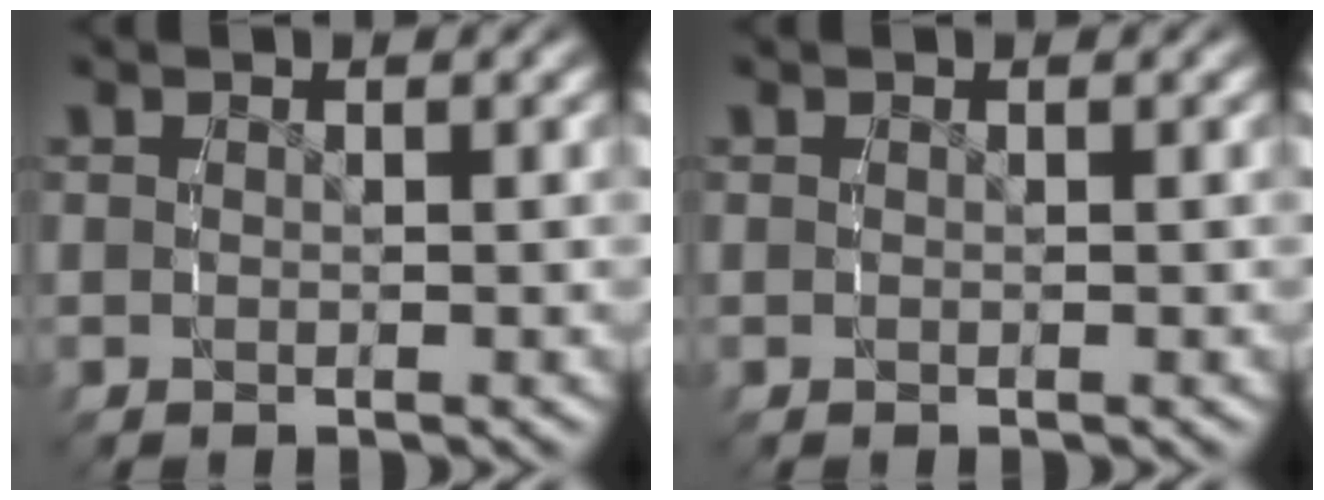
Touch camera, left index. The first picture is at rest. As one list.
[{"total": 0.0}]